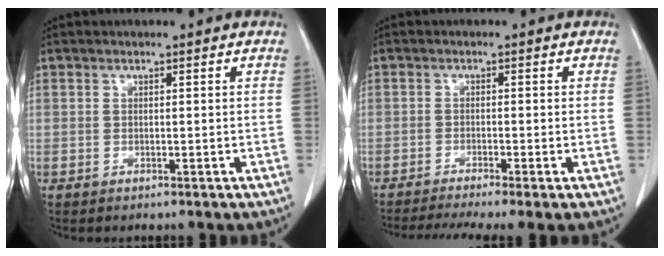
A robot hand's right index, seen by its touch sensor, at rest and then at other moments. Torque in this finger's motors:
{"motor_torque": [0.88, -0.77, 0.41, 0.09]}